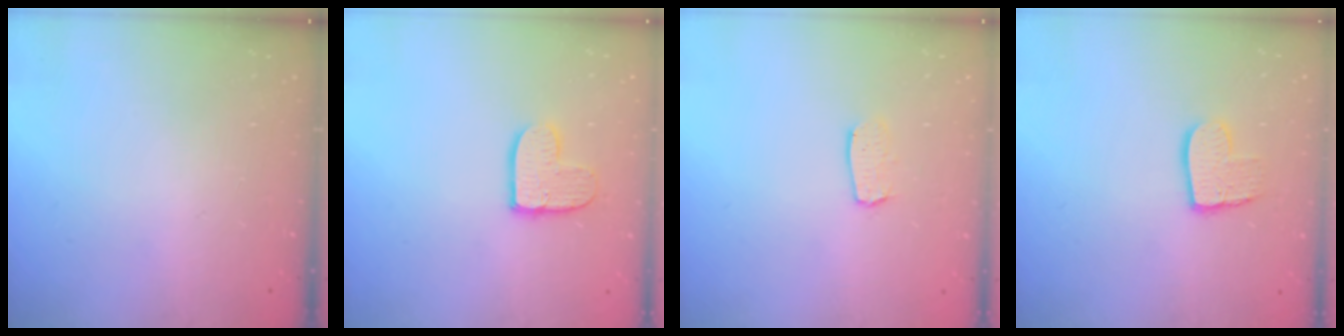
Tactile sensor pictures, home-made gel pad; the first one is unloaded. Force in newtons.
{"total": 9.4, "press": 9.3, "slide": 0.7}
{"total": 5.8, "press": 5.8, "slide": 0.4}
{"total": 9.8, "press": 9.8, "slide": 0.9}